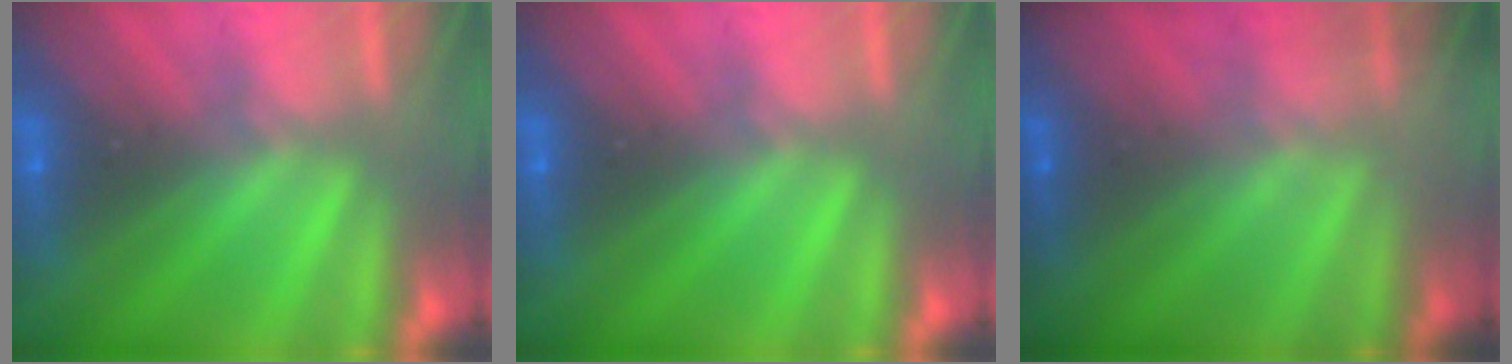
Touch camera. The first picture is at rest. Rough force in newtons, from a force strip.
{"total": 0.0}
{"total": 1.7}